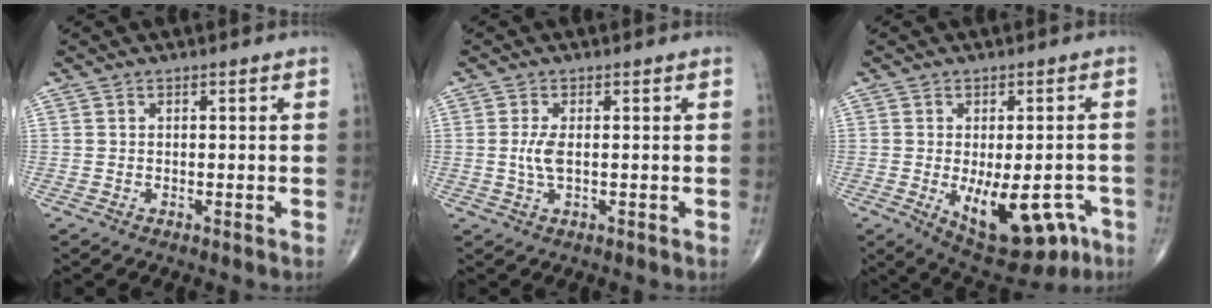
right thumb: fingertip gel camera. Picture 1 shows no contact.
{"total": 3.1, "force": [0.0, 1.1, 2.9], "torque": [-0.073, -0.003, 0.001]}
{"total": 14.5, "force": [-5.2, 7.1, 11.5], "torque": [-0.139, 0.005, -0.056]}